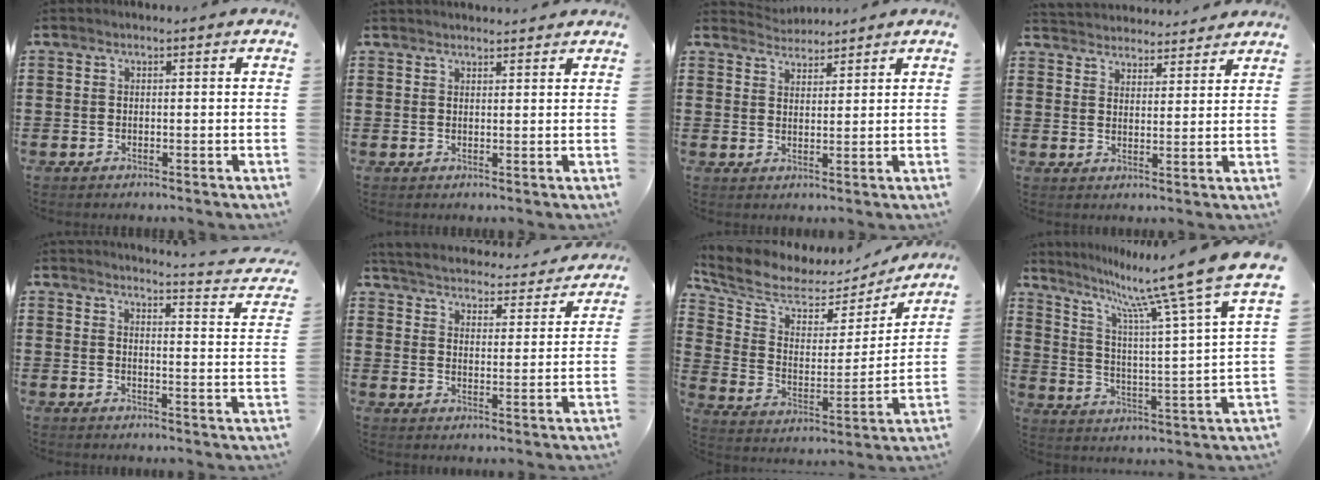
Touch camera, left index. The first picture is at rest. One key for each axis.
{"total": 1.5, "fx": 1.5, "fy": 0.1, "fz": 0.0, "tx": -0.004, "ty": 0.002, "tz": 0.029}
{"total": 2.9, "fx": 2.8, "fy": 0.3, "fz": -0.3, "tx": -0.002, "ty": -0.008, "tz": 0.054}
{"total": 3.6, "fx": 3.5, "fy": 0.4, "fz": -0.4, "tx": -0.006, "ty": -0.015, "tz": 0.064}
{"total": 3.0, "fx": 2.8, "fy": -0.4, "fz": 1.0, "tx": -0.030, "ty": -0.031, "tz": 0.040}
{"total": 4.0, "fx": 4.0, "fy": -0.1, "fz": 0.2, "tx": -0.030, "ty": -0.036, "tz": 0.062}
{"total": 6.6, "fx": 5.3, "fy": 3.1, "fz": 2.5, "tx": -0.084, "ty": -0.036, "tz": 0.089}
{"total": 11.2, "fx": 9.2, "fy": -0.7, "fz": 6.3, "tx": -0.136, "ty": -0.073, "tz": 0.139}